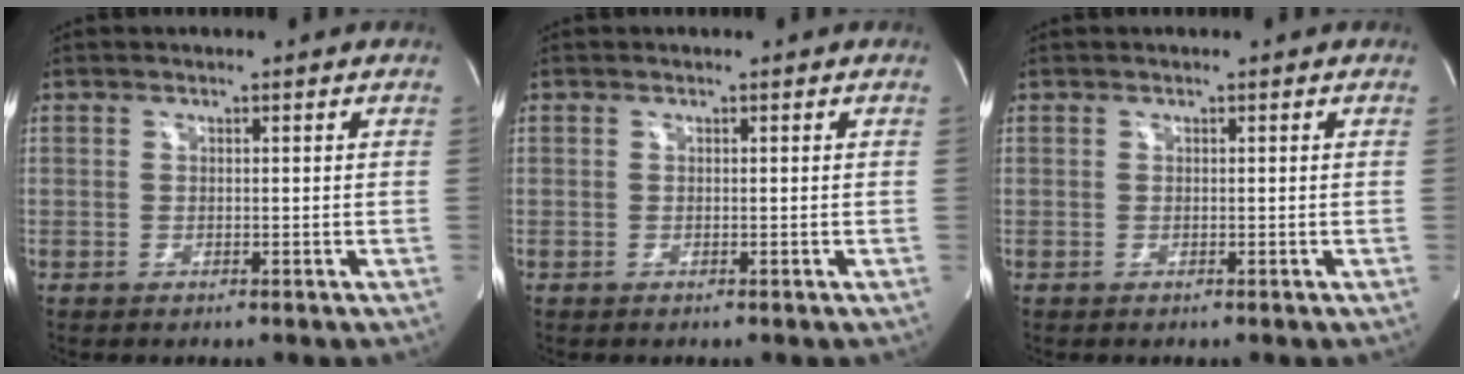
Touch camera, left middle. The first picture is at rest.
{"total": 0.0}
{"total": 0.0}